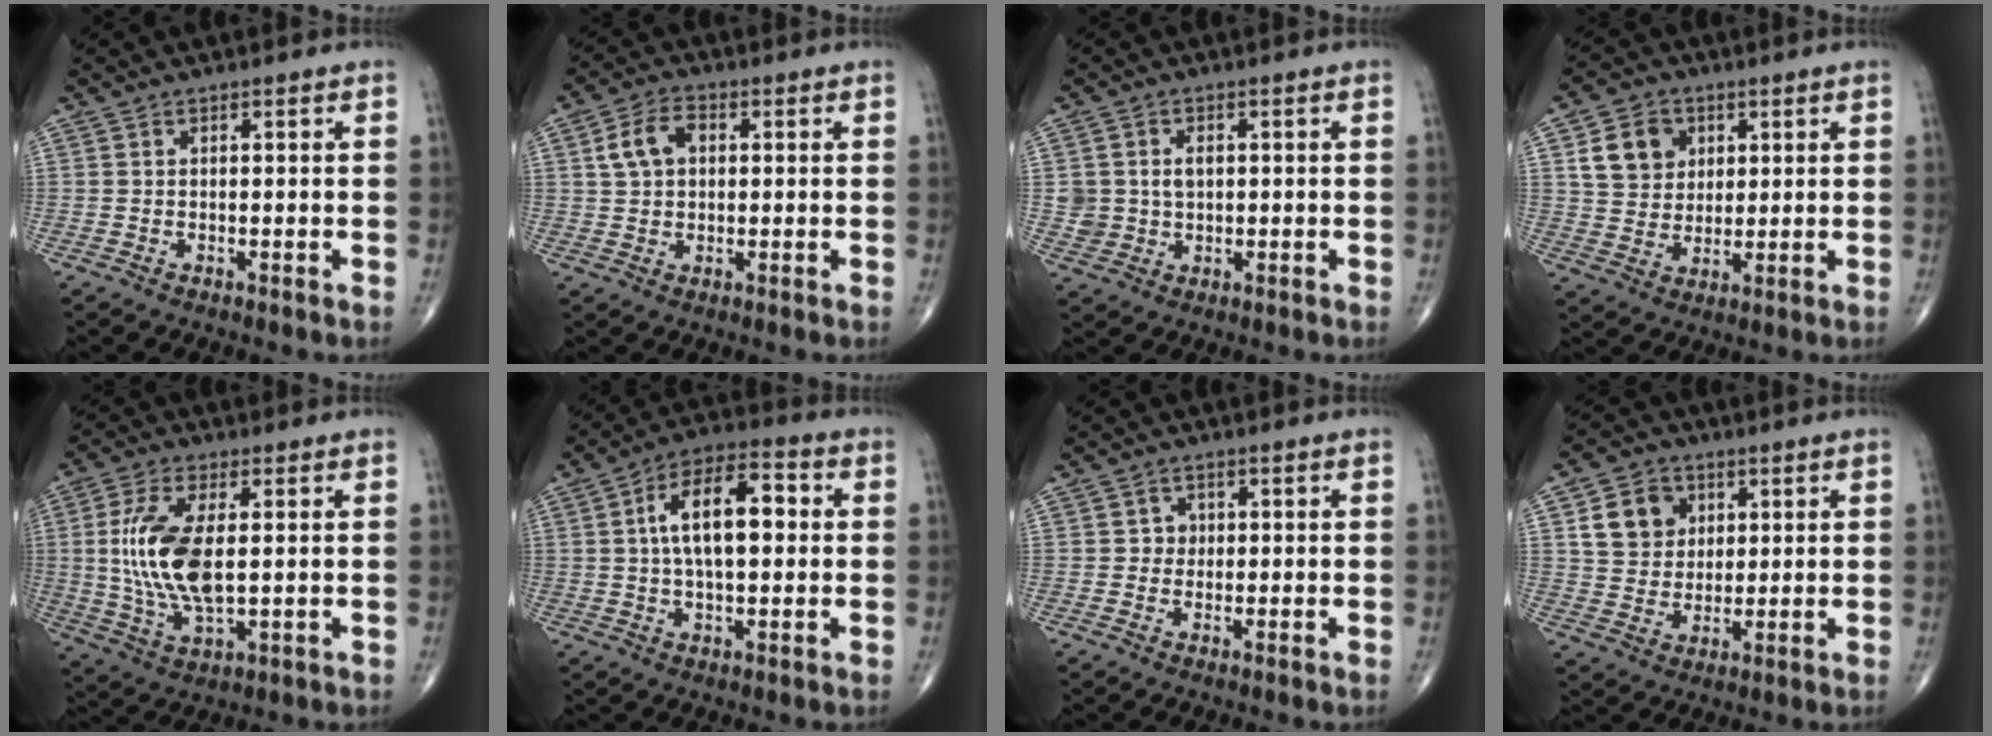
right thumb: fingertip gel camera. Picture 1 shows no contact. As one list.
[{"total": 6.5, "force": [1.5, 4.4, 4.5], "torque": [-0.080, 0.012, 0.023]}, {"total": 4.7, "force": [0.8, 3.9, 2.5], "torque": [-0.024, -0.004, 0.020]}, {"total": 8.8, "force": [3.2, 7.2, 3.8], "torque": [-0.037, -0.009, 0.062]}, {"total": 13.7, "force": [1.1, 6.1, 12.2], "torque": [-0.255, -0.011, 0.029]}, {"total": 13.5, "force": [1.7, 6.5, 11.7], "torque": [-0.187, 0.024, 0.023]}, {"total": 2.1, "force": [0.2, 1.9, 0.7], "torque": [0.006, 0.005, -0.001]}, {"total": 9.0, "force": [3.1, 7.6, 3.7], "torque": [-0.033, -0.007, 0.058]}]